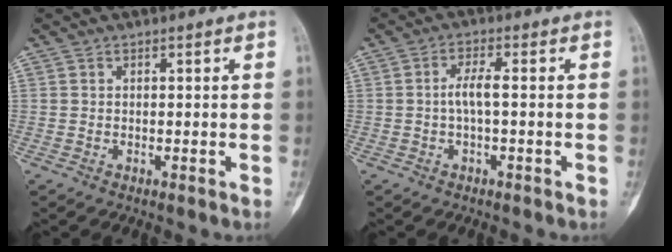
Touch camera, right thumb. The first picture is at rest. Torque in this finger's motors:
{"motor_torque": [0.01, 0.01, 0.39, -0.15, 0.01]}